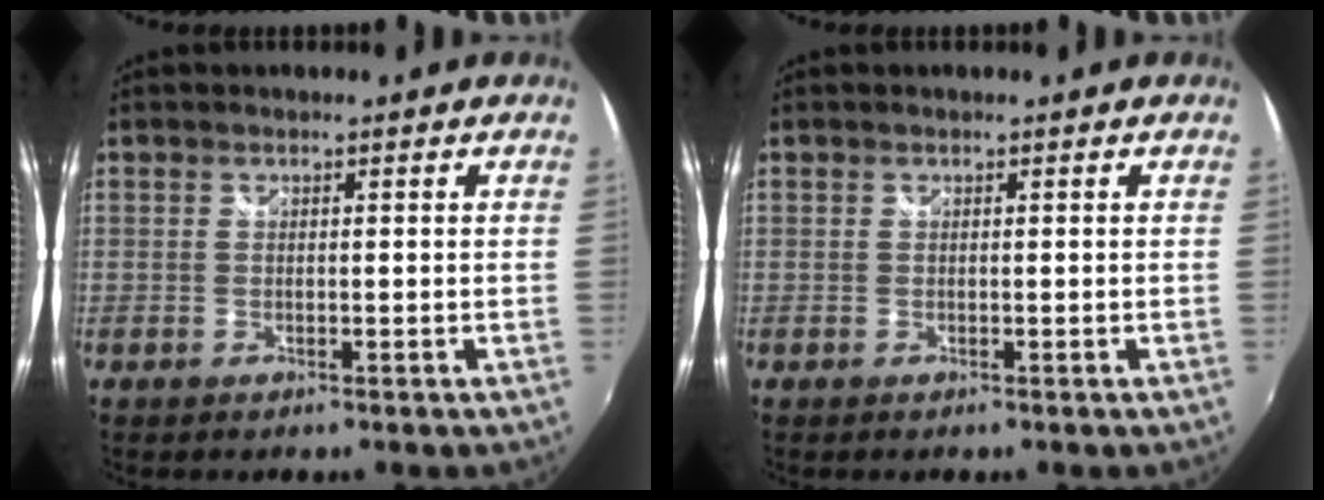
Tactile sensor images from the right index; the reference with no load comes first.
{"total": 0.0}